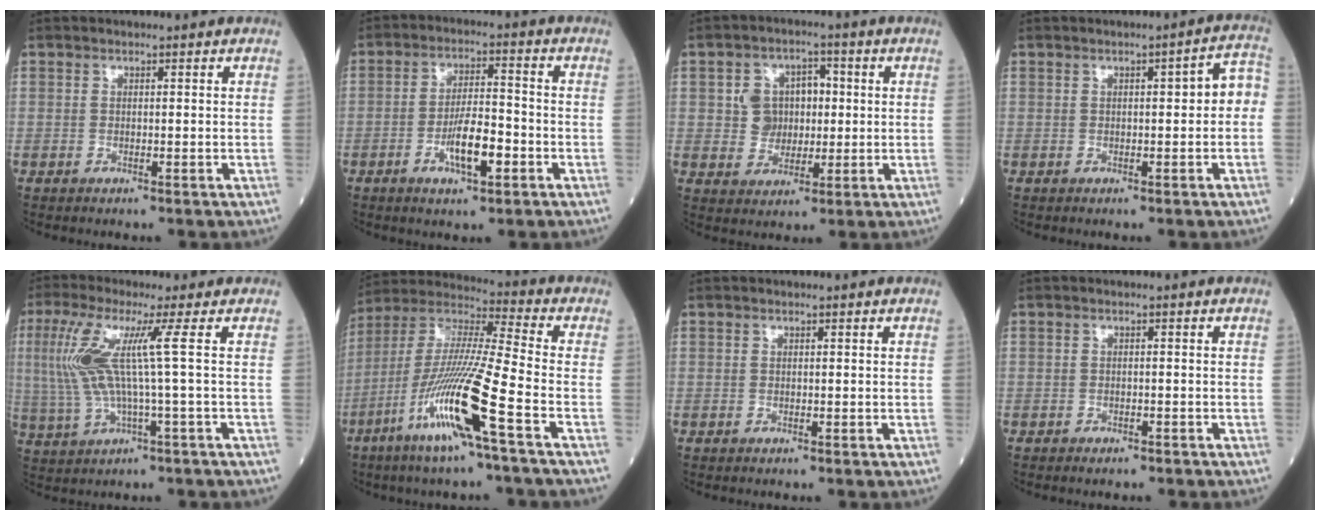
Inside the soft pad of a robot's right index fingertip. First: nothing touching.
{"total": 7.0, "force": [-2.7, 1.6, 6.3], "torque": [-0.118, 0.003, -0.046]}
{"total": 6.1, "force": [0.7, 5.3, 2.9], "torque": [-0.052, 0.019, 0.016]}
{"total": 4.2, "force": [0.0, 1.2, 4.0], "torque": [-0.043, 0.025, -0.004]}
{"total": 8.9, "force": [1.4, -0.8, 8.7], "torque": [-0.201, 0.009, 0.033]}
{"total": 16.4, "force": [-7.3, -0.6, 14.7], "torque": [-0.305, -0.022, -0.143]}
{"total": 0.0}
{"total": 1.8, "force": [-1.5, 0.7, 0.5], "torque": [-0.007, 0.000, -0.019]}